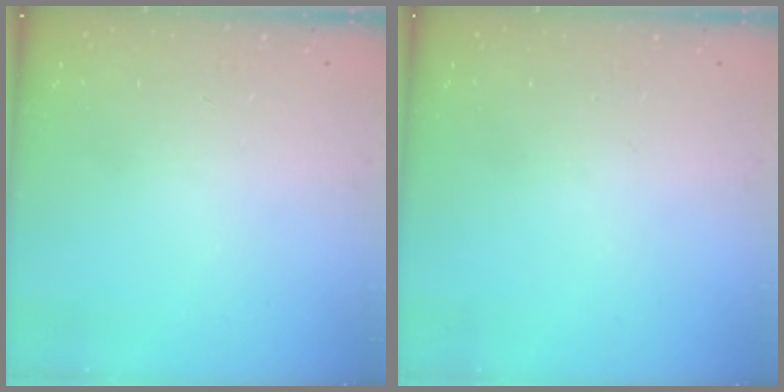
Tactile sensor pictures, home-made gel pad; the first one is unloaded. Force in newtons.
{"total": 0.0}